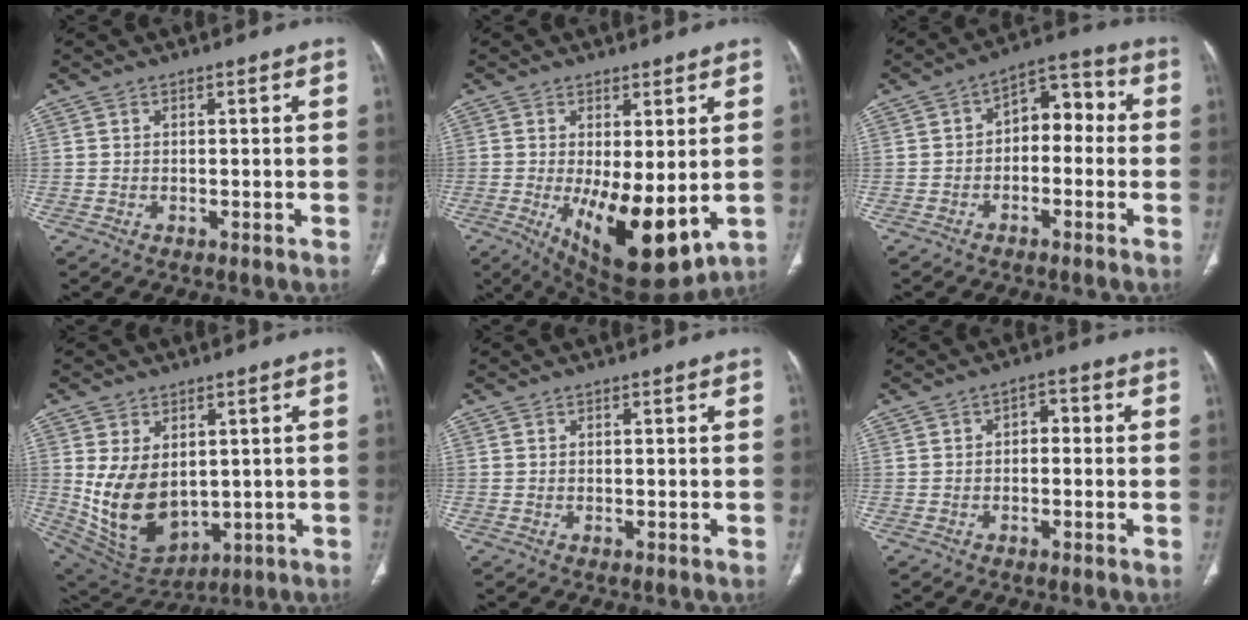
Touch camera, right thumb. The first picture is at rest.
{"total": 13.7, "force": [-2.0, 5.4, 12.4], "torque": [-0.188, -0.032, -0.011]}
{"total": 7.5, "force": [-0.7, 5.0, 5.6], "torque": [-0.044, 0.039, -0.027]}
{"total": 13.8, "force": [0.7, 9.5, 10.0], "torque": [-0.160, -0.015, 0.048]}
{"total": 0.0}
{"total": 2.4, "force": [-0.2, 1.7, 1.7], "torque": [-0.008, 0.012, -0.013]}